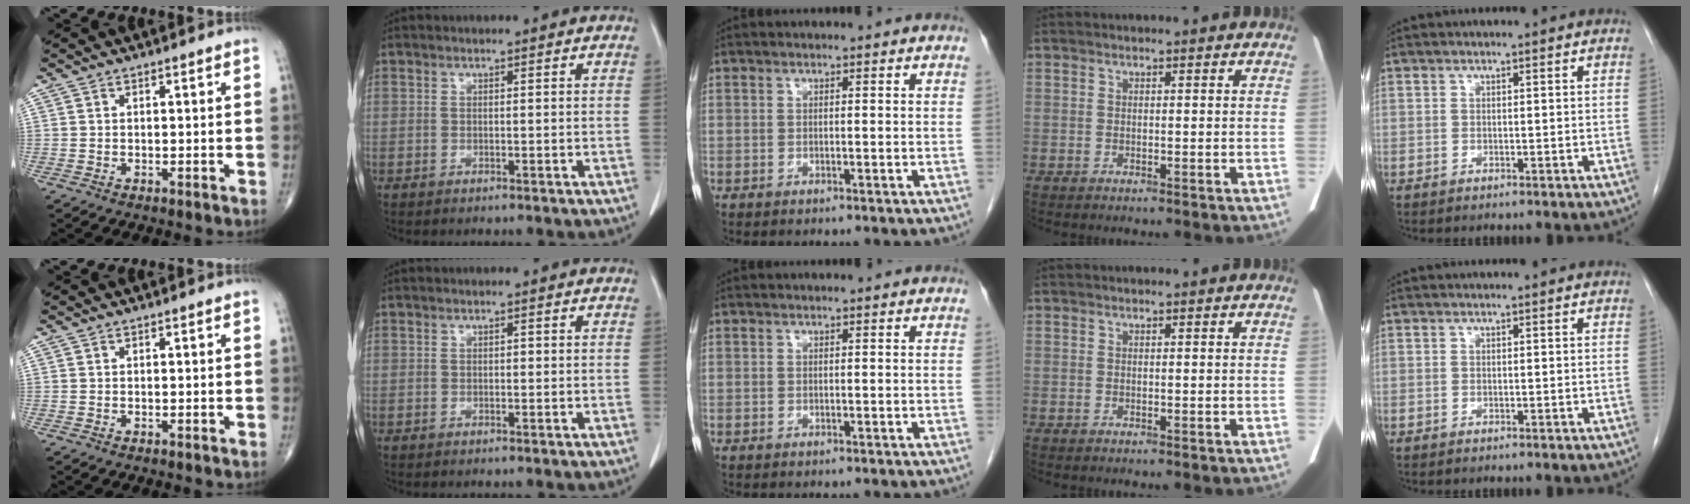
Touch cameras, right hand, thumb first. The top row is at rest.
{}